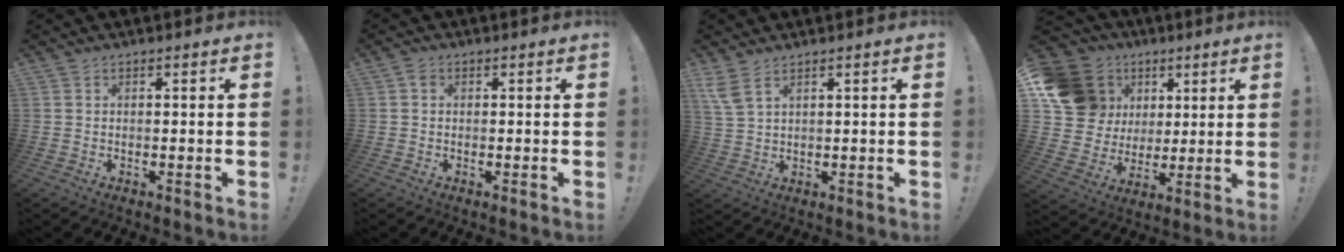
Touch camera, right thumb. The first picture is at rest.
{"total": 1.0, "force": [0.2, 0.9, 0.5], "torque": [-0.007, 0.003, 0.002]}
{"total": 4.8, "force": [3.1, 1.5, 3.4], "torque": [-0.075, -0.009, 0.061]}
{"total": 17.5, "force": [6.3, 14.7, 7.1], "torque": [-0.116, -0.021, 0.149]}